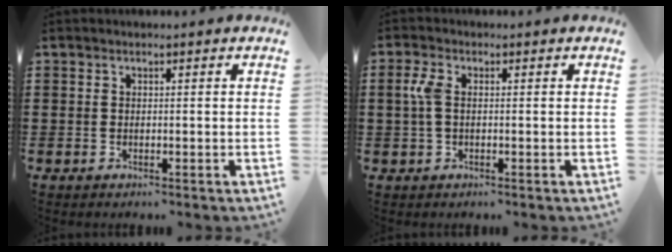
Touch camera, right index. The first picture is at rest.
{"total": 3.4, "force": [0.3, 1.6, 2.9], "torque": [-0.084, 0.000, -0.004]}